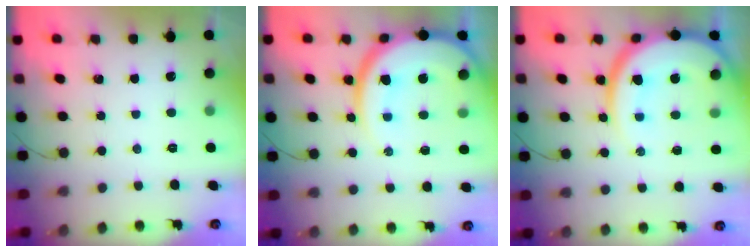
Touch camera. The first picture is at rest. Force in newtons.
{"total": 19.7, "press": 19.5, "slide": 3.2}
{"total": 19.7, "press": 19.5, "slide": 3.2}